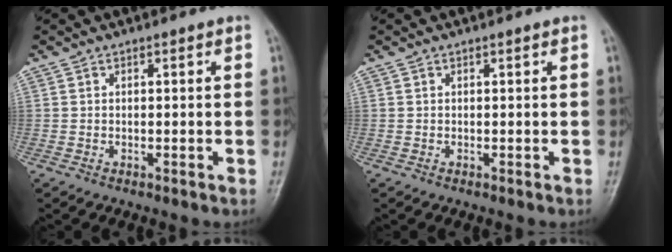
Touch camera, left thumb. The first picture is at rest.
{"total": 0.0}